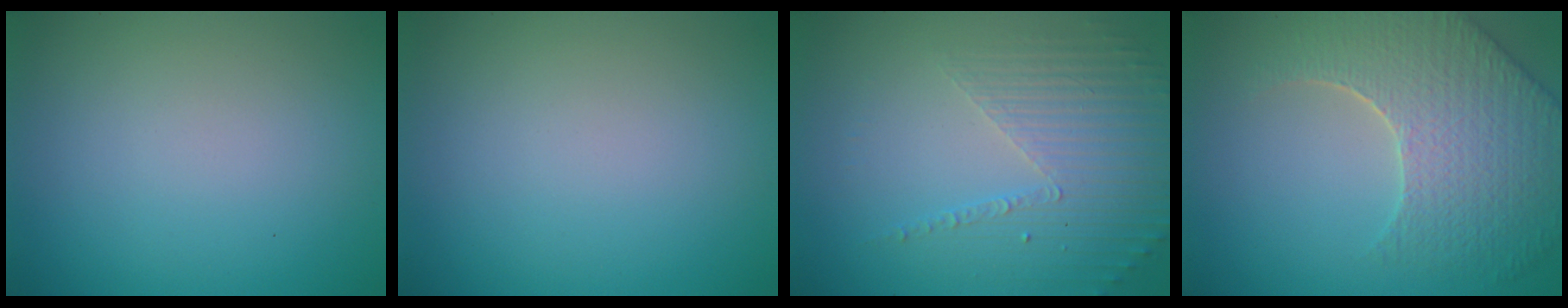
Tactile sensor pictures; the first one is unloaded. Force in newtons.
{"total": 0.0}
{"total": 5.2, "press": 3.1, "slide": 4.1}
{"total": 7.2, "press": 5.6, "slide": 4.6}